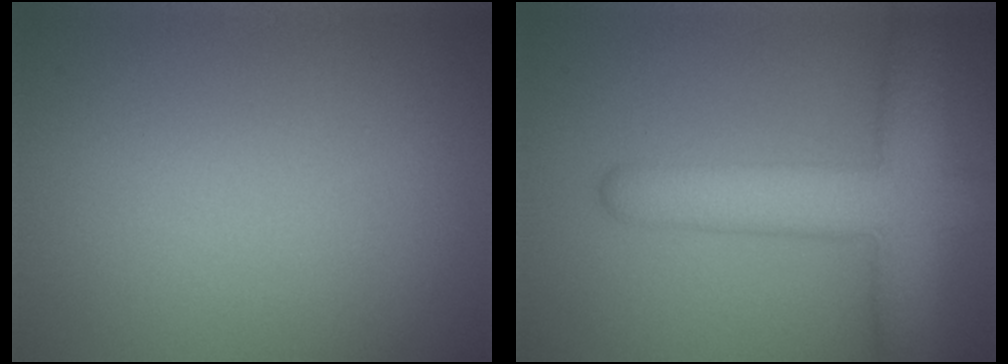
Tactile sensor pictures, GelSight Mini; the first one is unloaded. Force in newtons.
{"total": 7.8, "press": 7.8, "slide": 0.3}